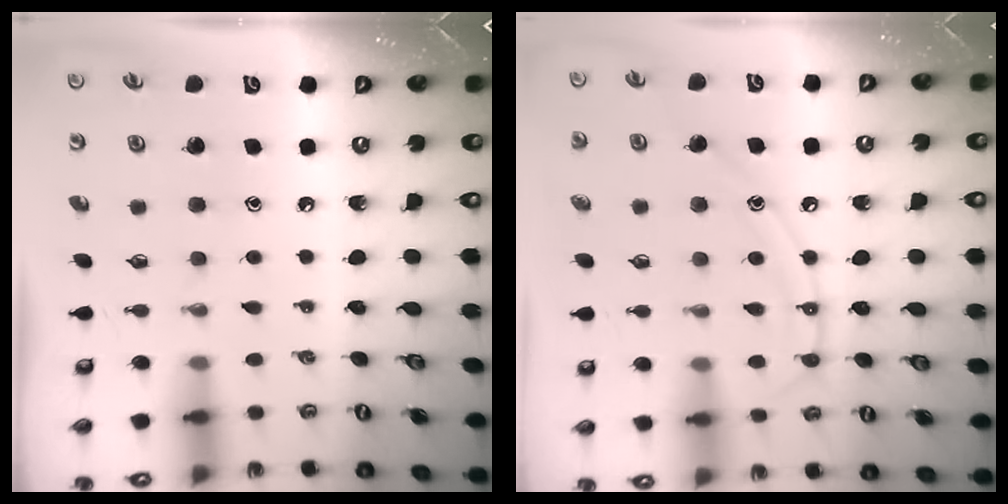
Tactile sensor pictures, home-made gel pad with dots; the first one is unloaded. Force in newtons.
{"total": 10.9, "press": 10.8, "slide": 0.9}